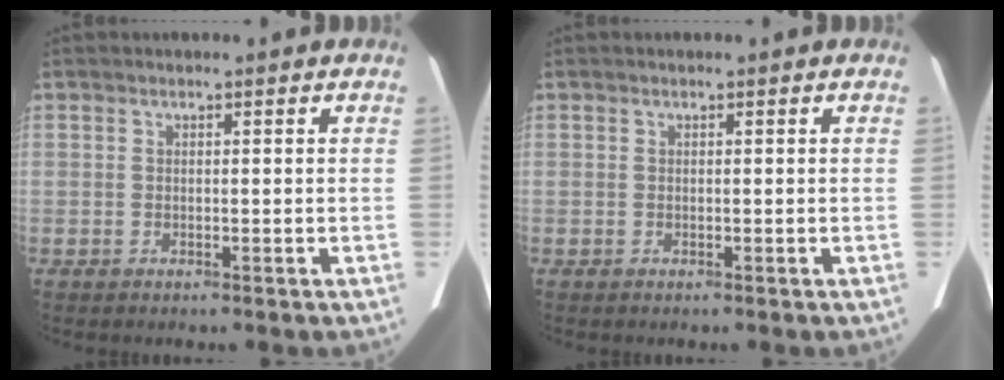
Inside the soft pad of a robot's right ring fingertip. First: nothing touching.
{"total": 0.0}